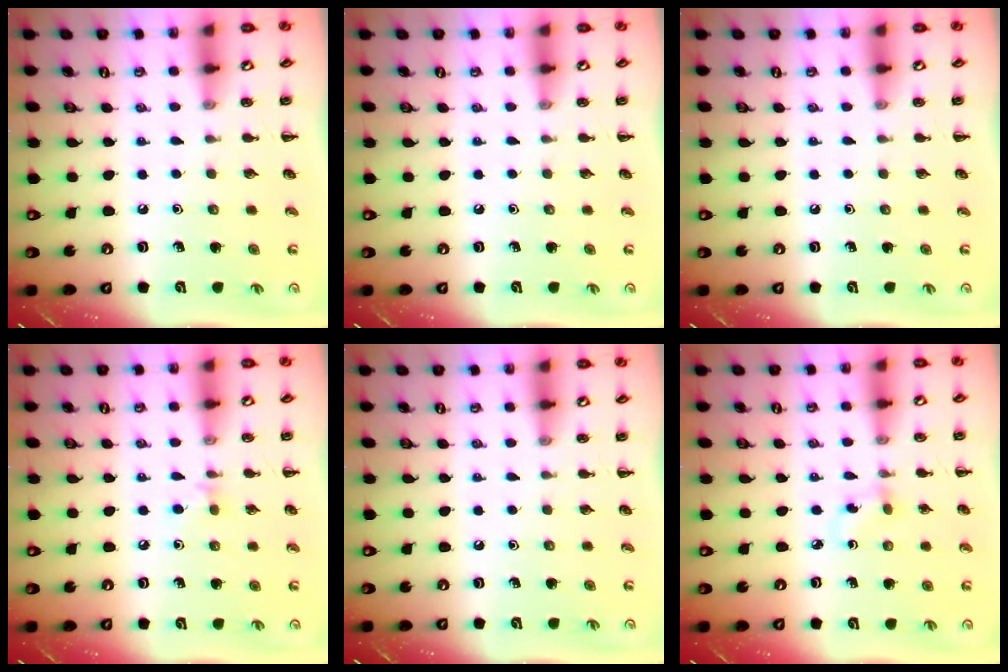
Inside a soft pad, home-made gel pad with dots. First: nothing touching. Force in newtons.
{"total": 0.0}
{"total": 0.0}
{"total": 4.2, "press": 3.9, "slide": 1.5}
{"total": 0.0}
{"total": 1.6, "press": 1.4, "slide": 0.7}